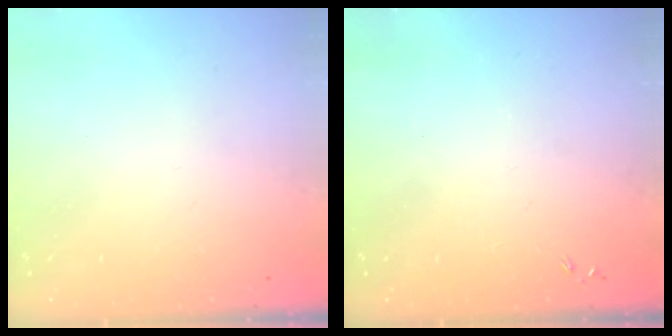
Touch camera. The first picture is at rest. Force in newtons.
{"total": 0.0}